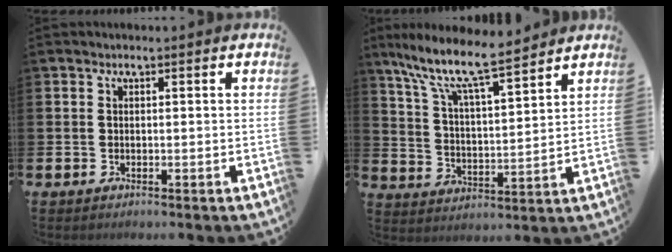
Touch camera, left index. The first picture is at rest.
{"total": 9.2, "force": [8.2, 1.2, 4.1], "torque": [-0.104, -0.059, 0.135]}